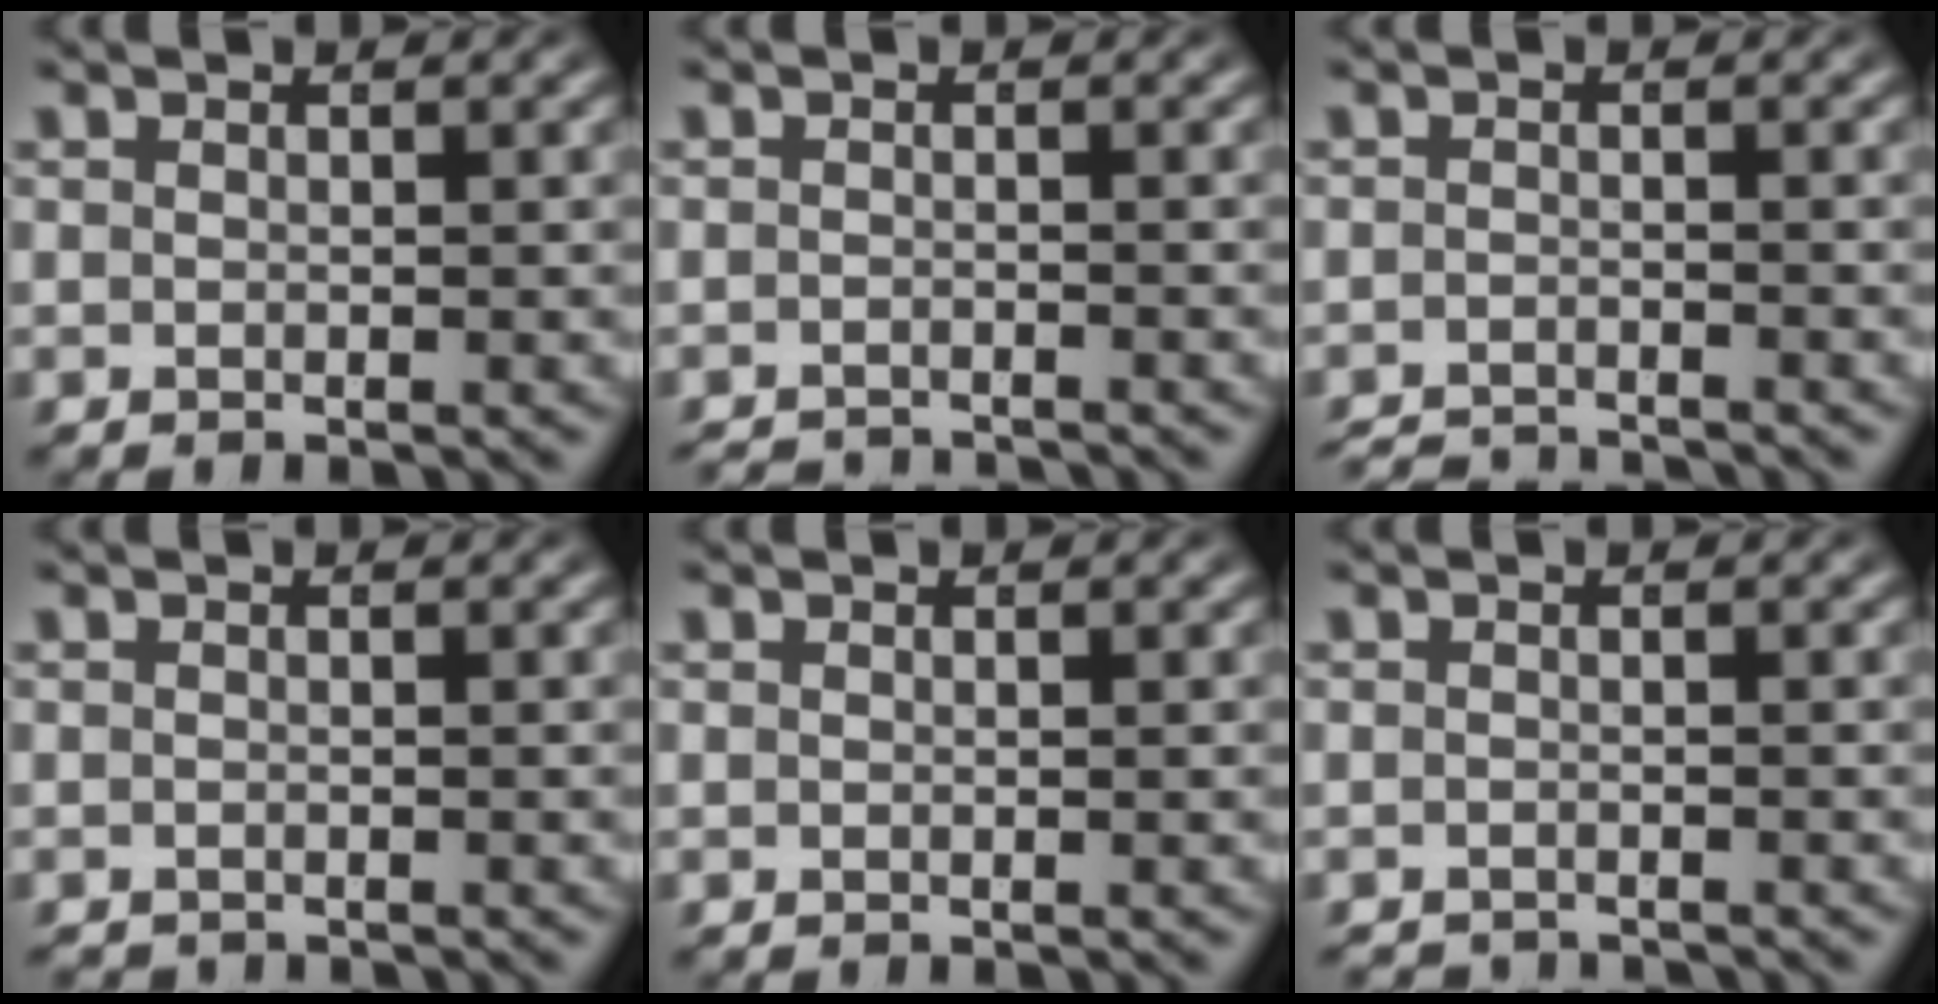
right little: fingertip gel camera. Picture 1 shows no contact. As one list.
[{"total": 2.7, "force": [-2.7, -0.3, -0.1], "torque": [0.000, -0.017, -0.038]}, {"total": 3.1, "force": [-3.1, -0.2, 0.0], "torque": [0.001, -0.017, -0.048]}, {"total": 1.1, "force": [-1.1, -0.3, -0.2], "torque": [-0.004, -0.014, -0.012]}, {"total": 0.0}, {"total": 2.3, "force": [-2.2, -0.3, -0.2], "torque": [-0.001, -0.018, -0.029]}]